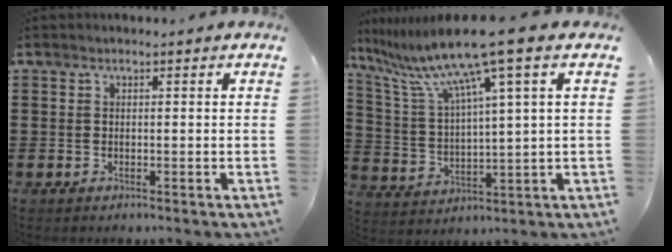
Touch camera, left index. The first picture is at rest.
{"total": 11.7, "force": [7.9, -0.3, 8.6], "torque": [-0.198, -0.034, 0.127]}